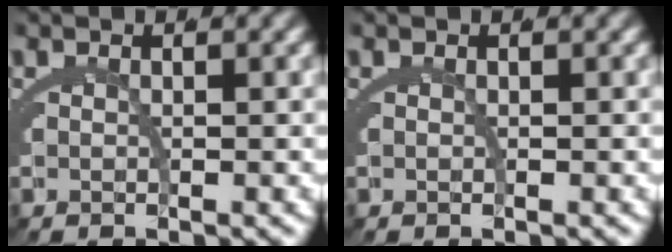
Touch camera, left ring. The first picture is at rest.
{"total": 0.0}